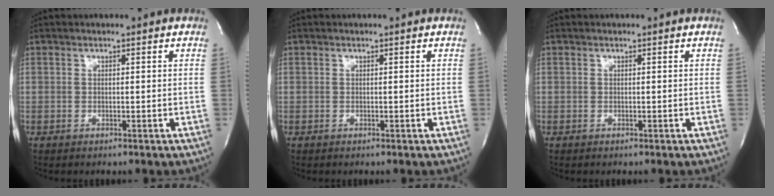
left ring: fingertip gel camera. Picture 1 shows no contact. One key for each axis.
{"total": 0.0}
{"total": 0.0}